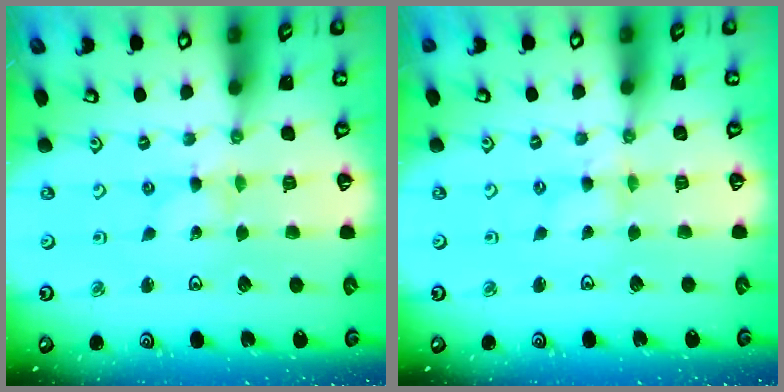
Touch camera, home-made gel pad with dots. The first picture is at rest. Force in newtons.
{"total": 1.7, "press": 1.6, "slide": 0.3}